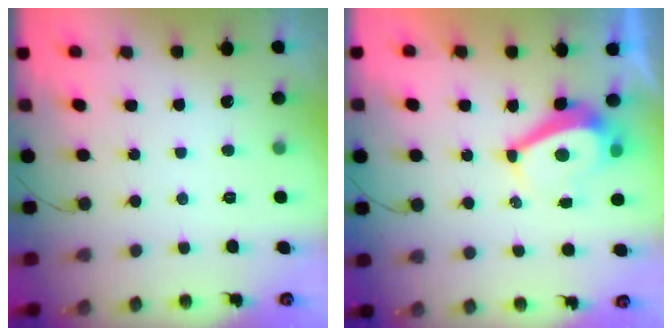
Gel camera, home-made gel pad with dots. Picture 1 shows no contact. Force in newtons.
{"total": 5.6, "press": 5.6, "slide": 0.6}